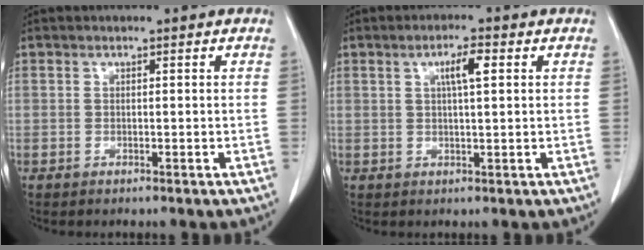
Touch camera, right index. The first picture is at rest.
{"total": 3.7, "force": [1.3, 0.5, 3.5], "torque": [-0.062, 0.003, 0.022]}